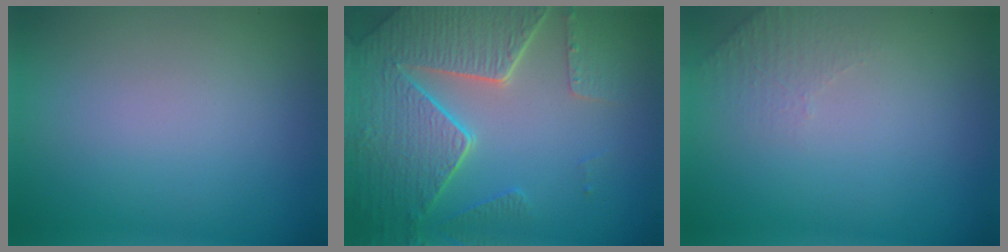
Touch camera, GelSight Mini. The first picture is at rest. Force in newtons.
{"total": 8.4, "press": 6.1, "slide": 5.7}
{"total": 1.6, "press": 1.5, "slide": 0.4}